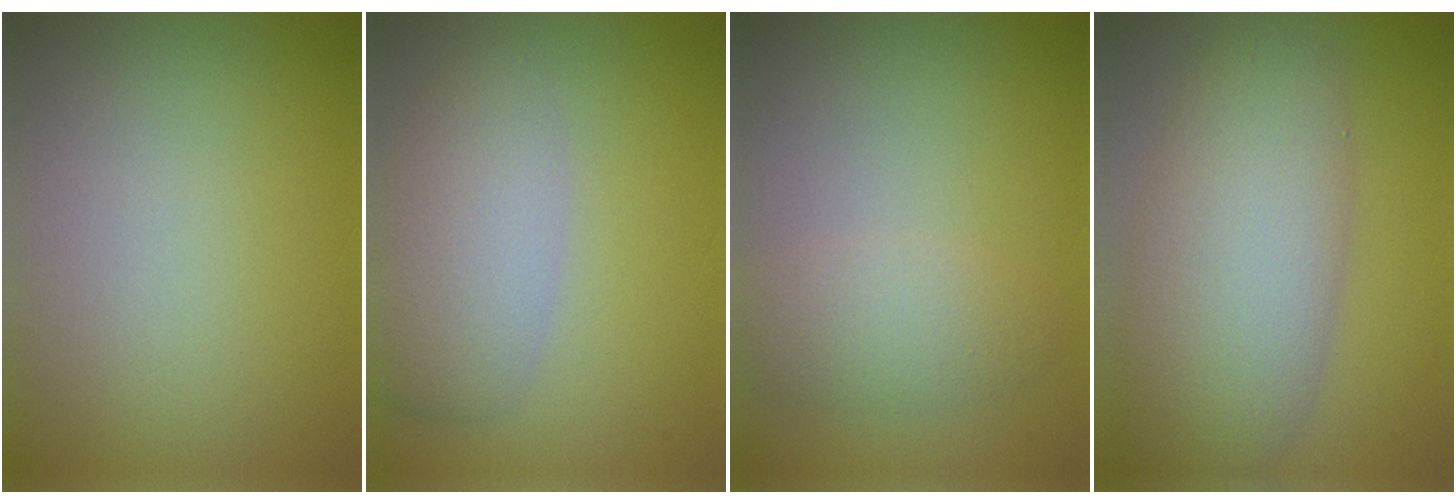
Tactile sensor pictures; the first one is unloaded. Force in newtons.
{"total": 4.8, "press": 4.8, "slide": 0.2}
{"total": 2.7, "press": 2.7, "slide": 0.1}
{"total": 8.4, "press": 8.4, "slide": 0.2}